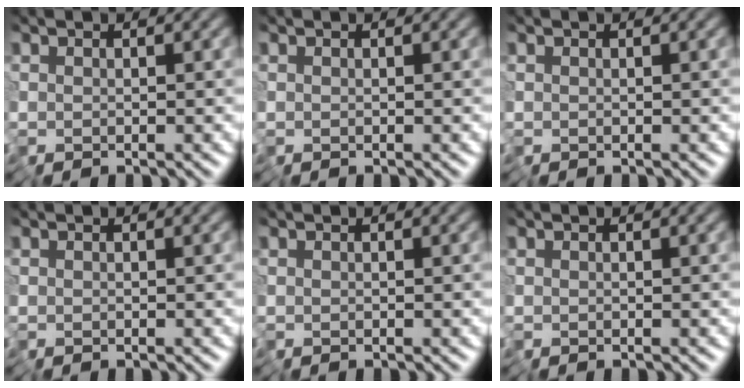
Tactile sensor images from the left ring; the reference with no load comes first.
{"total": 0.0}
{"total": 0.0}
{"total": 0.0}
{"total": 0.0}
{"total": 0.0}